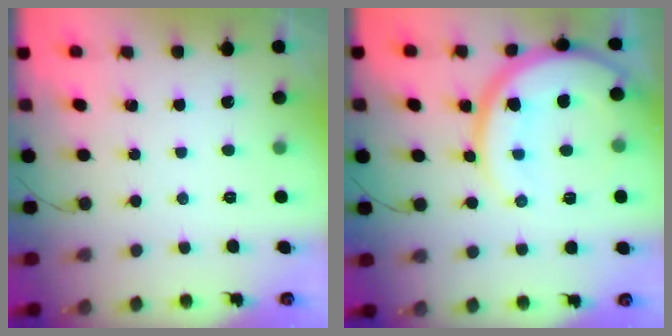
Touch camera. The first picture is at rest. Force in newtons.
{"total": 16.9, "press": 16.9, "slide": 1.3}